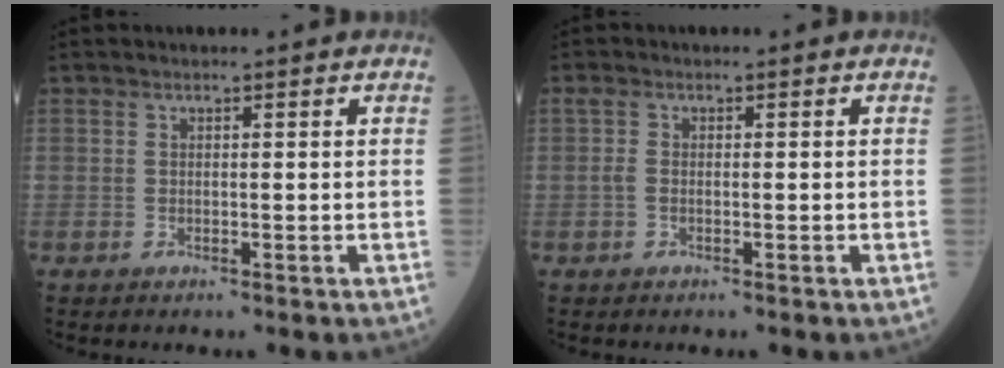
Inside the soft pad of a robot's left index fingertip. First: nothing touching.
{"total": 1.3, "force": [-0.2, 0.7, 1.0], "torque": [-0.025, 0.005, 0.000]}